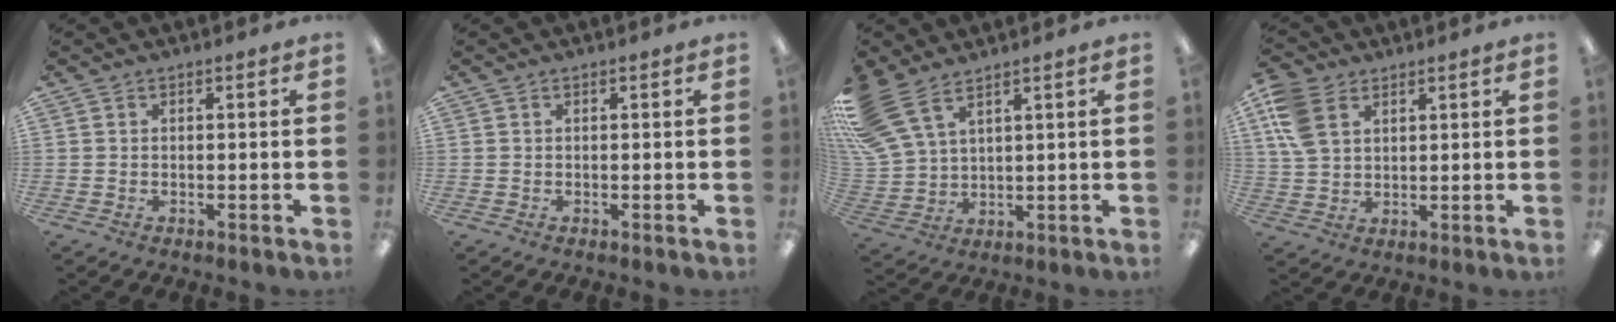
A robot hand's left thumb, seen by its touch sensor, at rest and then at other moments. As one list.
[{"total": 0.0}, {"total": 11.6, "force": [7.8, 5.2, 6.9], "torque": [-0.169, -0.027, 0.151]}, {"total": 9.1, "force": [4.5, 6.0, 5.3], "torque": [-0.137, -0.004, 0.086]}]